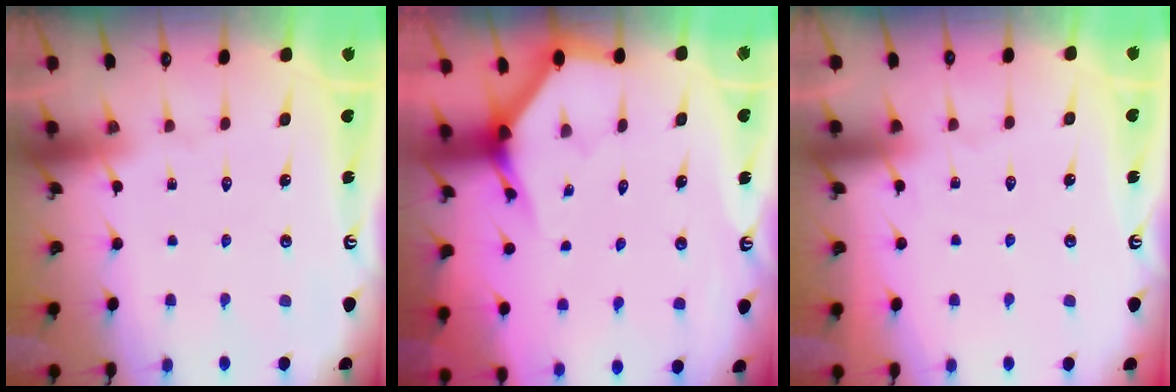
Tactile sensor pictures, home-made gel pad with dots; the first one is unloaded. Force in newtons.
{"total": 3.9, "press": 3.9, "slide": 0.3}
{"total": 4.8, "press": 4.7, "slide": 0.5}